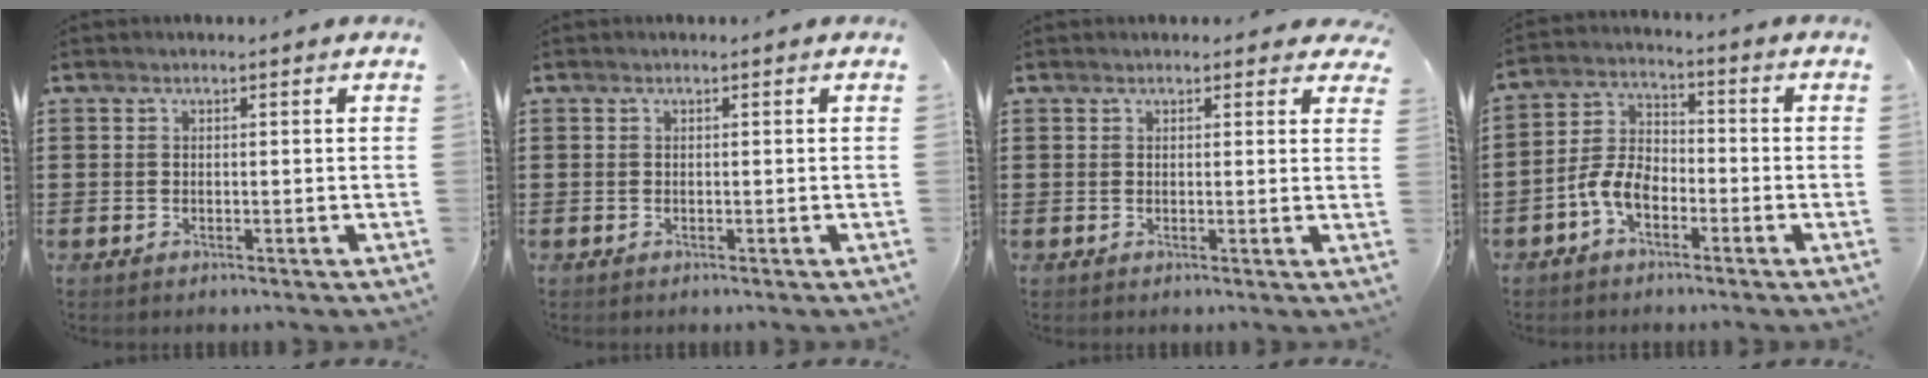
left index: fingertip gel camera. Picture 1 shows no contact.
{"total": 0.0}
{"total": 1.5, "force": [1.3, 0.6, 0.4], "torque": [-0.004, 0.003, 0.024]}
{"total": 5.9, "force": [-3.2, 3.2, 3.8], "torque": [-0.101, 0.004, -0.070]}